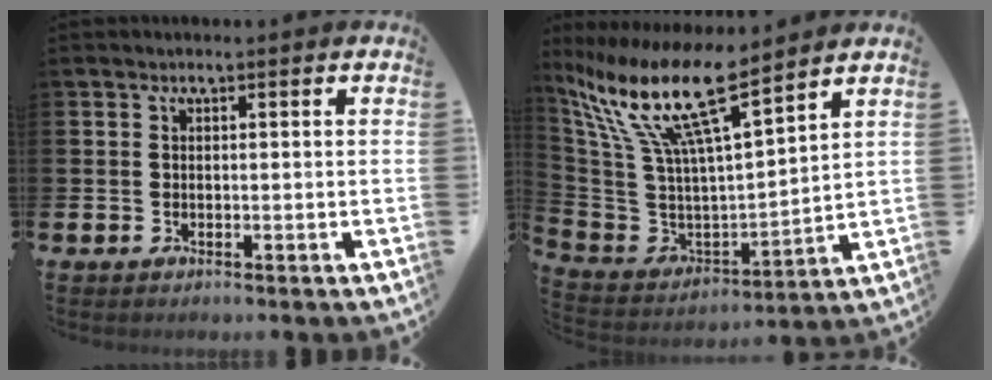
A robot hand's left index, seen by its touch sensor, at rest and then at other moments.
{"total": 13.7, "force": [9.9, 2.8, 9.1], "torque": [-0.217, -0.061, 0.167]}